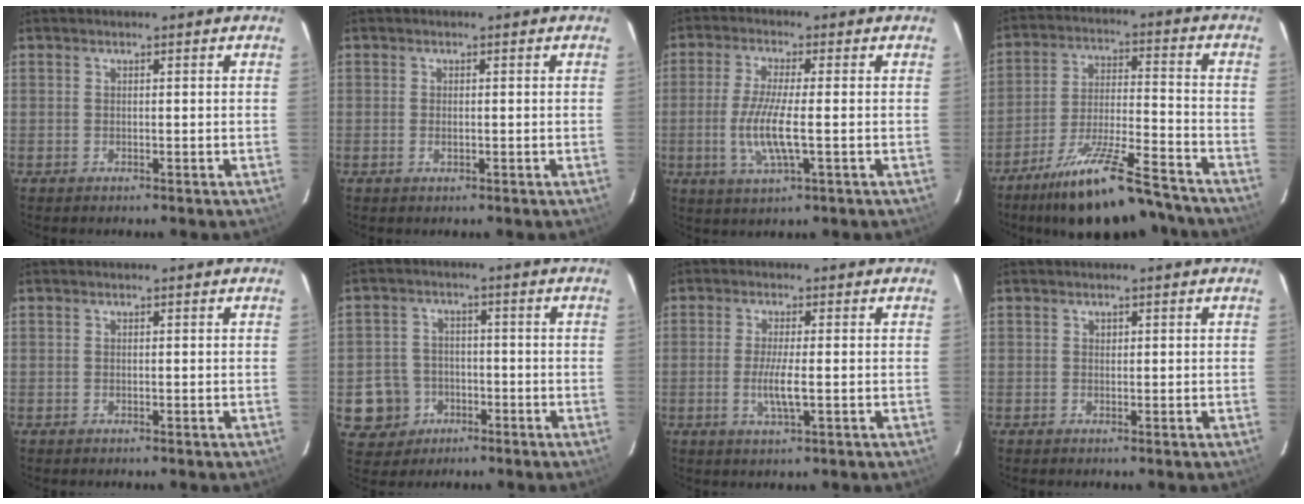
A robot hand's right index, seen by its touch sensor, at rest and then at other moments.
{"total": 1.0, "force": [-0.1, 0.5, 0.8], "torque": [-0.013, 0.002, -0.001]}
{"total": 8.5, "force": [-1.5, 1.3, 8.3], "torque": [-0.169, -0.009, -0.030]}
{"total": 19.1, "force": [-16.0, 3.2, 10.1], "torque": [-0.186, -0.021, -0.250]}
{"total": 0.0}
{"total": 7.8, "force": [-2.7, 7.2, 1.0], "torque": [-0.043, 0.023, -0.036]}
{"total": 4.5, "force": [-0.8, 0.2, 4.5], "torque": [-0.089, -0.007, -0.017]}
{"total": 0.5, "force": [0.3, 0.4, 0.1], "torque": [0.003, 0.004, 0.007]}